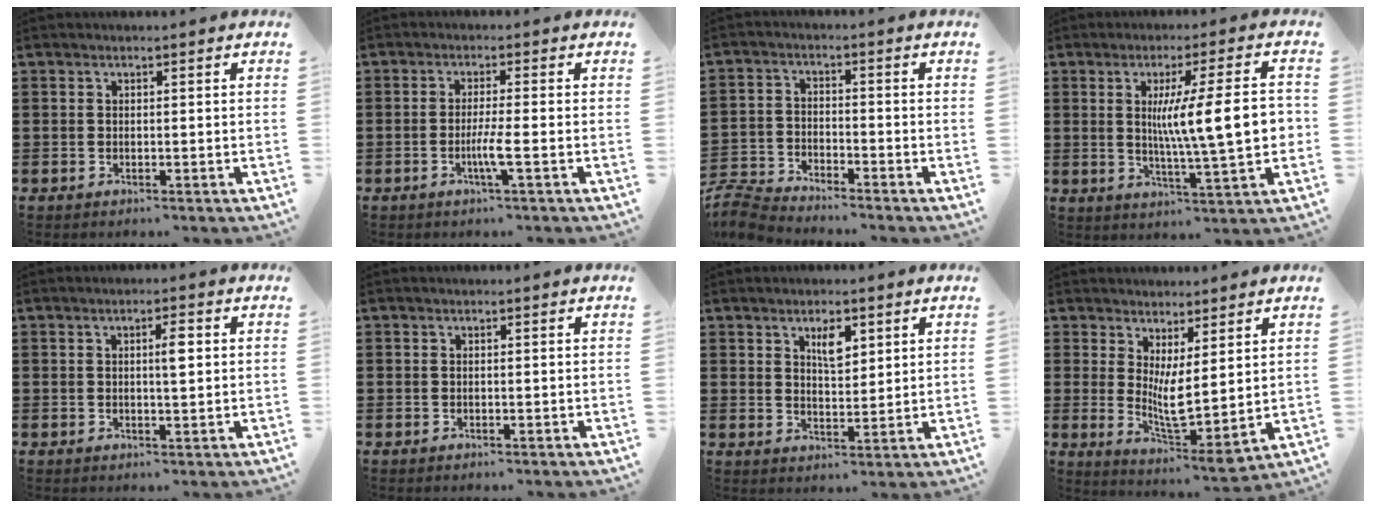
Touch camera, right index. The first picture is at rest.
{"total": 3.6, "force": [-1.2, -0.2, 3.4], "torque": [-0.066, -0.010, -0.026]}
{"total": 4.7, "force": [-4.7, 0.5, 0.5], "torque": [-0.031, -0.002, -0.101]}
{"total": 12.6, "force": [0.9, 1.9, 12.4], "torque": [-0.201, -0.004, 0.012]}
{"total": 3.0, "force": [0.6, 0.8, 2.9], "torque": [-0.048, 0.003, 0.005]}
{"total": 0.0}
{"total": 3.9, "force": [2.2, 1.7, 2.8], "torque": [-0.045, 0.000, 0.035]}
{"total": 5.5, "force": [1.2, 1.1, 5.3], "torque": [-0.110, -0.024, 0.020]}